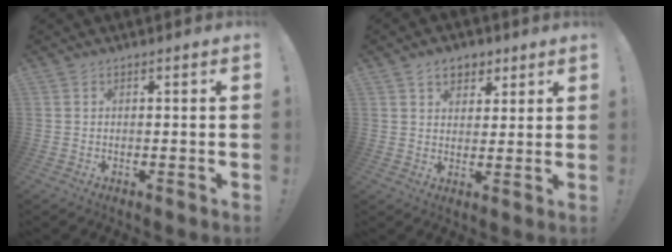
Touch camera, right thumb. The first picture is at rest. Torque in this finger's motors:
{"motor_torque": [0.01, 0.14, 0.10, -0.03, 0.00]}